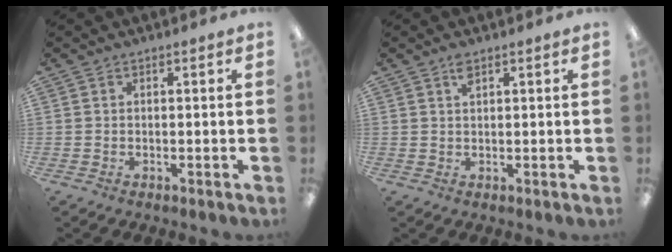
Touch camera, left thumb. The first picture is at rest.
{"total": 2.0, "force": [1.4, 0.7, 1.2], "torque": [-0.028, 0.002, 0.024]}